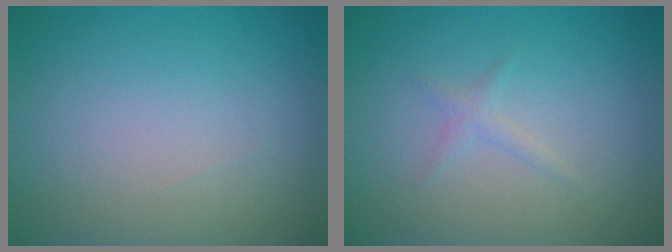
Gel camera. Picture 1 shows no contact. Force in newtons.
{"total": 1.0, "press": 1.0, "slide": 0.1}